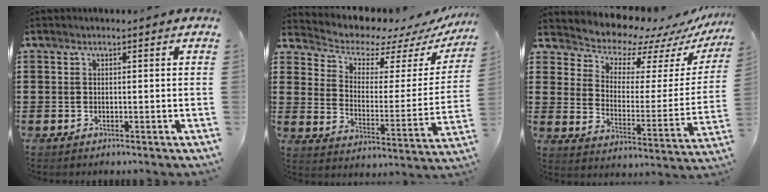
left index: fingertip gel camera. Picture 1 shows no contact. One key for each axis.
{"total": 5.3, "fx": 4.7, "fy": 2.1, "fz": 1.4, "tx": -0.049, "ty": -0.037, "tz": 0.076}
{"total": 7.0, "fx": 6.6, "fy": 2.1, "fz": 0.5, "tx": -0.037, "ty": -0.067, "tz": 0.112}